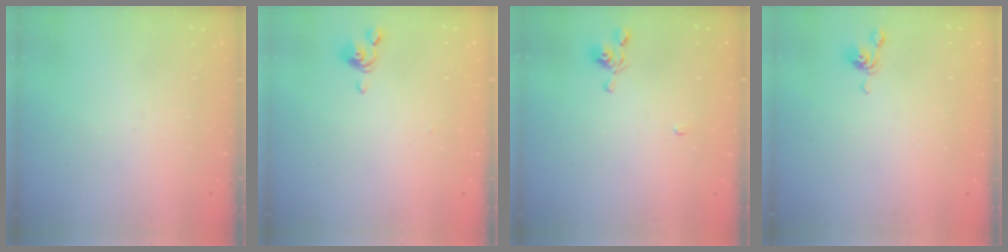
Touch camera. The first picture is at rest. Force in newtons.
{"total": 0.8, "press": 0.6, "slide": 0.5}
{"total": 2.2, "press": 2.2, "slide": 0.2}
{"total": 4.9, "press": 4.9, "slide": 0.2}